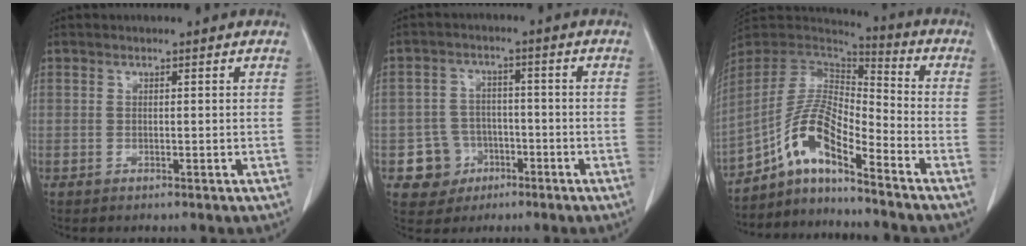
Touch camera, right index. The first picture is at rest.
{"total": 6.2, "force": [-2.5, 5.7, 0.6], "torque": [-0.002, 0.014, -0.034]}
{"total": 11.3, "force": [-7.3, 1.9, 8.4], "torque": [-0.170, 0.019, -0.139]}